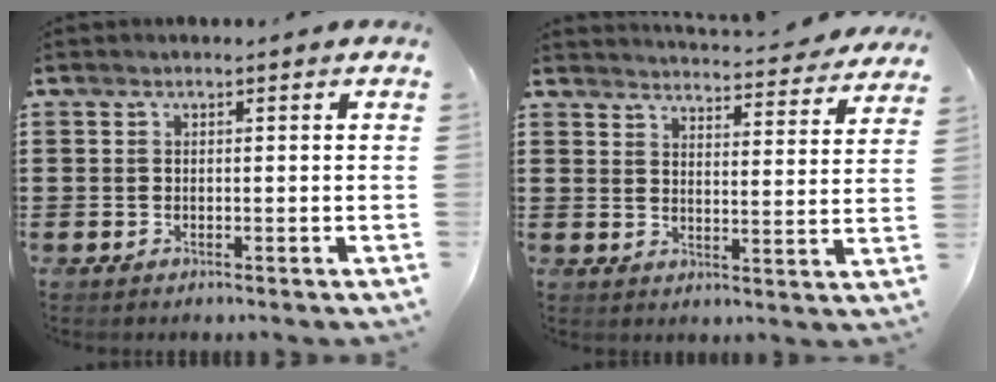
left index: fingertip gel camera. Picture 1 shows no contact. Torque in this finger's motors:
{"motor_torque": [2.14, 0.00, 0.17, 0.07]}